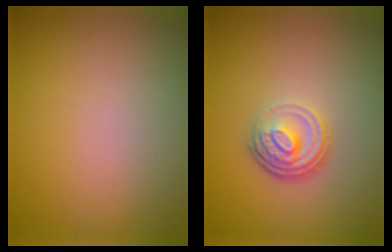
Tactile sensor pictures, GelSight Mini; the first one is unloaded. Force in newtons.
{"total": 3.8, "press": 2.7, "slide": 2.7}